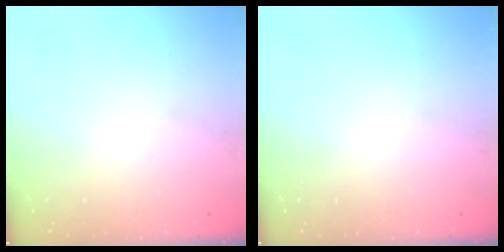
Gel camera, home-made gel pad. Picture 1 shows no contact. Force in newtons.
{"total": 0.0}